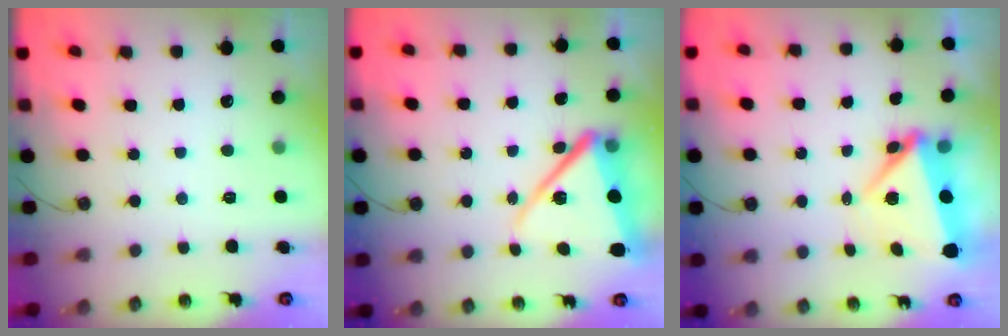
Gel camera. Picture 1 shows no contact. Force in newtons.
{"total": 13.9, "press": 13.8, "slide": 1.5}
{"total": 5.7, "press": 5.5, "slide": 1.7}